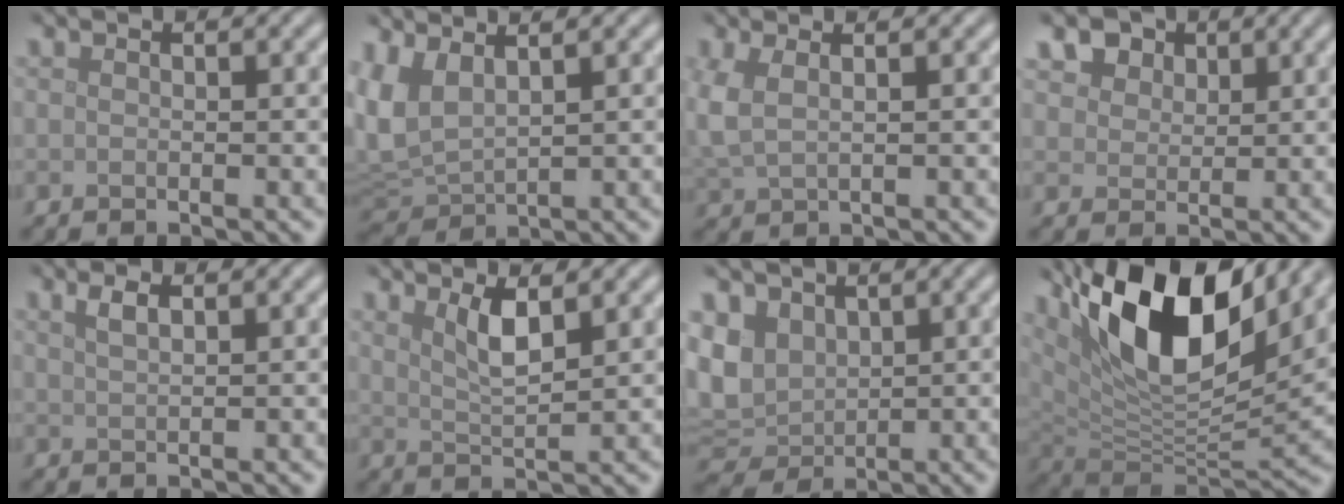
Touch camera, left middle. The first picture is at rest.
{"total": 4.3, "force": [2.0, 2.0, 3.2], "torque": [-0.087, 0.004, 0.043]}
{"total": 2.5, "force": [0.9, 1.2, 2.0], "torque": [-0.057, 0.002, 0.020]}
{"total": 6.9, "force": [4.2, 4.5, 3.1], "torque": [-0.079, 0.011, 0.065]}
{"total": 1.6, "force": [1.0, 0.5, 1.2], "torque": [-0.023, 0.005, 0.020]}
{"total": 2.8, "force": [1.6, 0.7, 2.2], "torque": [-0.041, -0.005, 0.030]}
{"total": 5.9, "force": [1.7, 4.6, 3.3], "torque": [-0.093, 0.001, 0.029]}
{"total": 13.2, "force": [6.9, 5.2, 10.0], "torque": [-0.178, 0.006, 0.127]}